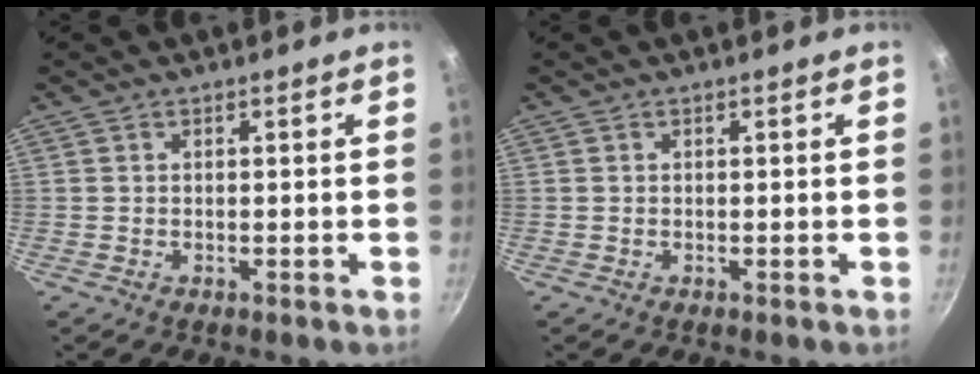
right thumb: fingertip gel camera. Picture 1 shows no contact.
{"total": 0.0}